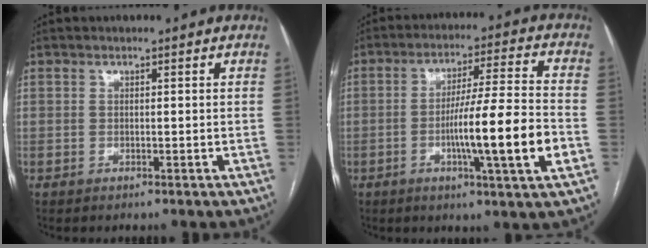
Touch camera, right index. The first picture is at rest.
{"total": 14.0, "force": [-3.6, -0.6, 13.5], "torque": [-0.226, -0.006, -0.064]}